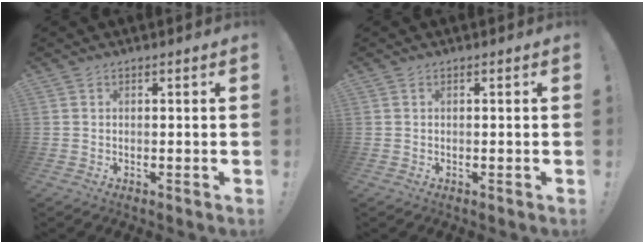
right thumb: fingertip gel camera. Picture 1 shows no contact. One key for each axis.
{"total": 0.0}